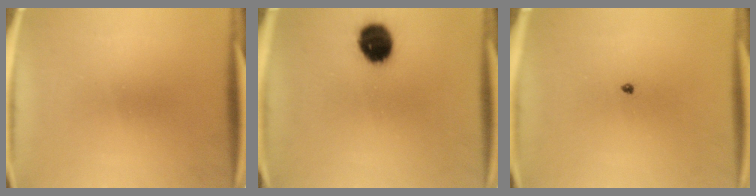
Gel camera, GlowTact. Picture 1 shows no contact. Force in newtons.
{"total": 10.2}
{"total": 0.6}